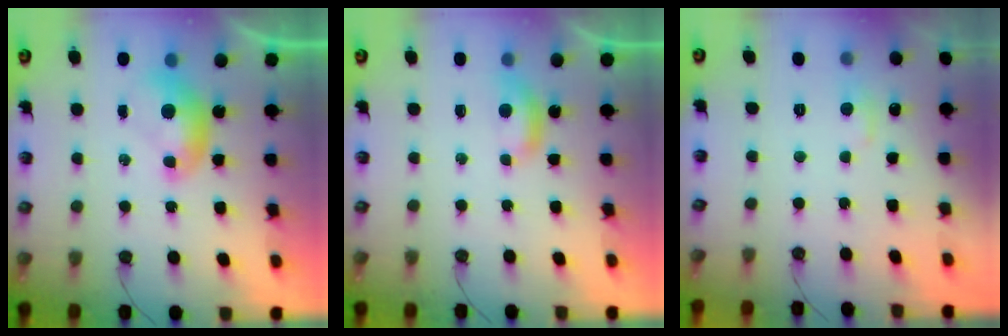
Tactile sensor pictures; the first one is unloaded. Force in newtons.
{"total": 2.5, "press": 2.5, "slide": 0.4}
{"total": 0.9, "press": 0.7, "slide": 0.6}